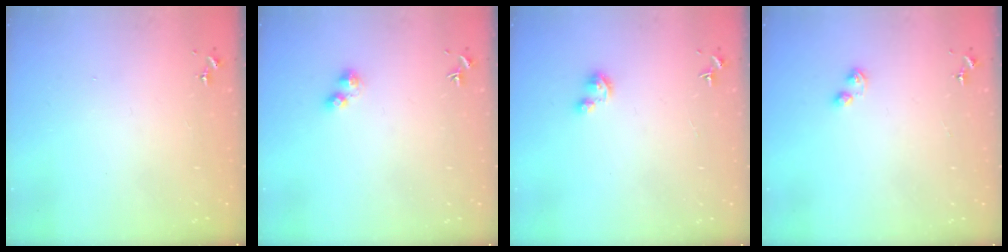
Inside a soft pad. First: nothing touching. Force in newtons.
{"total": 3.5, "press": 3.4, "slide": 0.5}
{"total": 3.0, "press": 2.9, "slide": 0.3}
{"total": 3.1, "press": 3.1, "slide": 0.4}